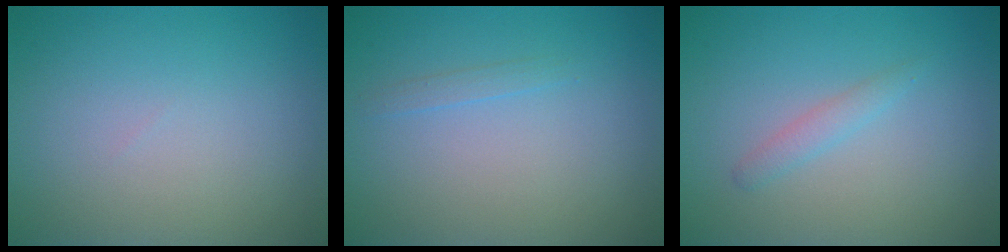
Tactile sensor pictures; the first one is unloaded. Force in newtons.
{"total": 0.7, "press": 0.7, "slide": 0.0}
{"total": 1.2, "press": 1.2, "slide": 0.0}